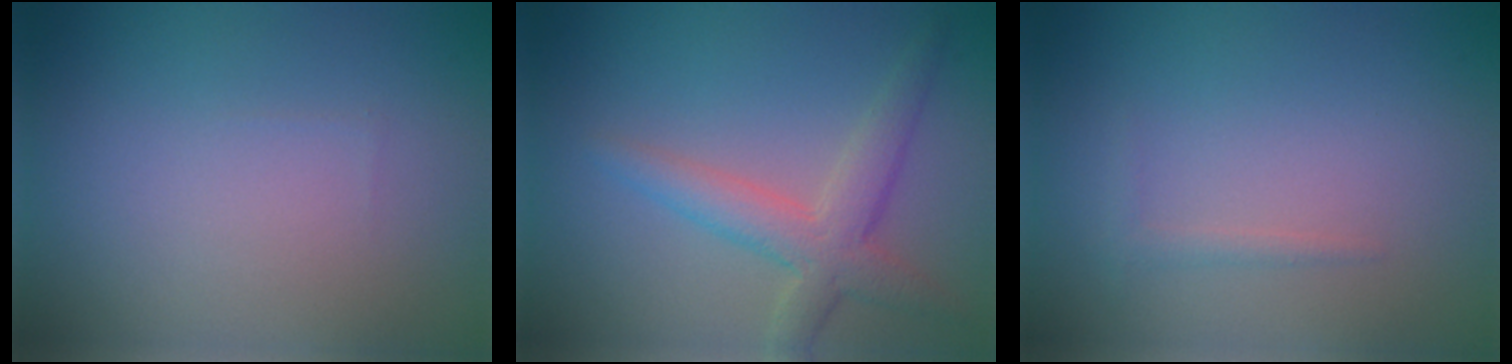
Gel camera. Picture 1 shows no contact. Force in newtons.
{"total": 3.9, "press": 3.8, "slide": 0.1}
{"total": 0.8, "press": 0.8, "slide": 0.0}